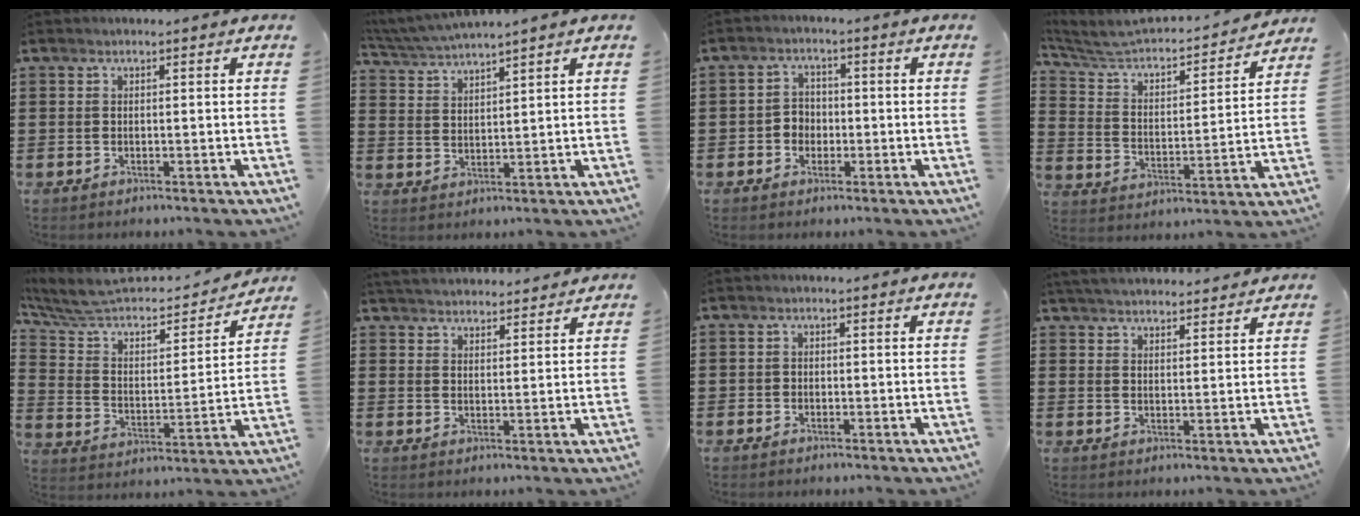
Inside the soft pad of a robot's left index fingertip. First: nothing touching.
{"total": 3.6, "force": [3.5, -0.5, 0.8], "torque": [-0.029, -0.013, 0.063]}
{"total": 3.0, "force": [-1.0, 2.6, 1.1], "torque": [-0.028, 0.007, -0.024]}
{"total": 4.4, "force": [3.9, 1.3, 1.3], "torque": [-0.050, -0.034, 0.056]}
{"total": 7.0, "force": [6.1, 2.4, 2.5], "torque": [-0.080, -0.041, 0.098]}
{"total": 3.8, "force": [3.8, 0.3, 0.3], "torque": [-0.017, -0.011, 0.071]}
{"total": 0.9, "force": [-0.5, 0.8, 0.2], "torque": [-0.007, 0.002, -0.011]}
{"total": 4.1, "force": [4.1, 0.3, 0.7], "torque": [-0.026, -0.012, 0.075]}